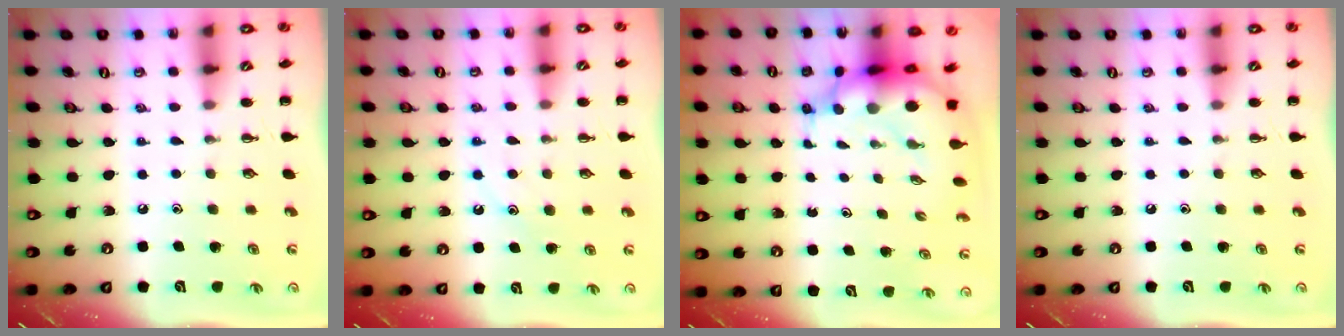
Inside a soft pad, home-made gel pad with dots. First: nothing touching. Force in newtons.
{"total": 10.8, "press": 10.8, "slide": 1.1}
{"total": 8.3, "press": 7.9, "slide": 2.4}
{"total": 0.0}